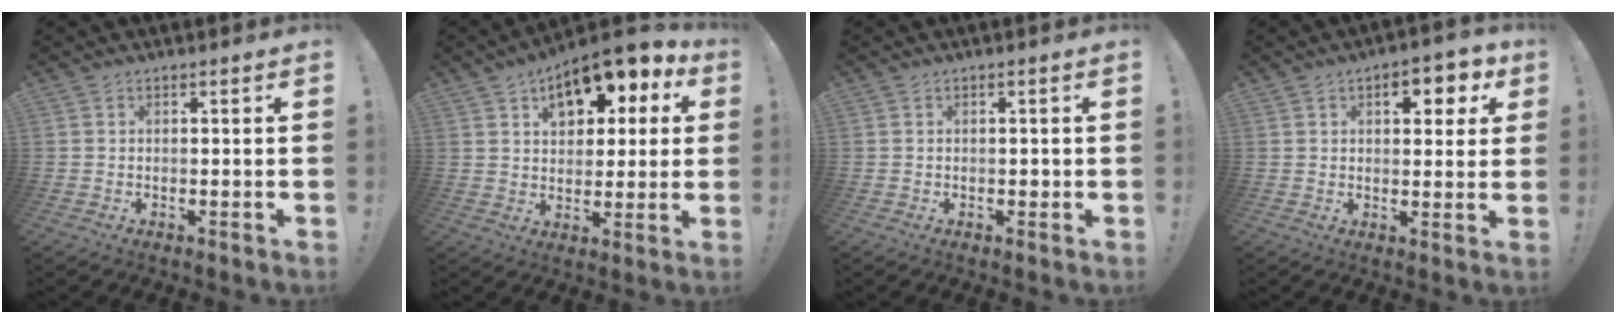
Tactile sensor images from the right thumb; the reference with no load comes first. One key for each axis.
{"total": 13.3, "fx": 7.0, "fy": 7.9, "fz": 8.0, "tx": -0.109, "ty": -0.034, "tz": 0.126}
{"total": 0.9, "fx": -0.3, "fy": 0.8, "fz": 0.3, "tx": -0.003, "ty": 0.003, "tz": -0.004}
{"total": 7.6, "fx": 3.0, "fy": 4.1, "fz": 5.6, "tx": -0.051, "ty": -0.009, "tz": 0.043}